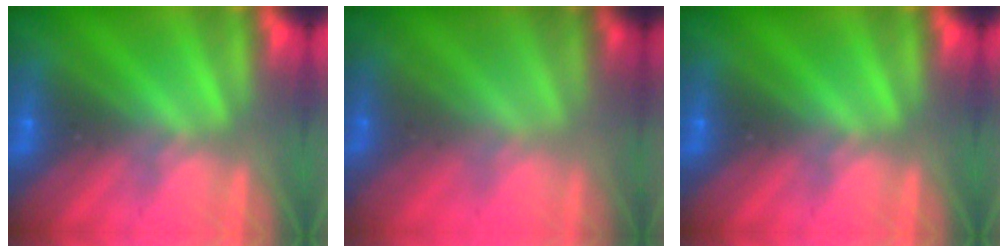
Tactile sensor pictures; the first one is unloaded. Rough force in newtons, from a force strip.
{"total": 1.7}
{"total": 0.0}